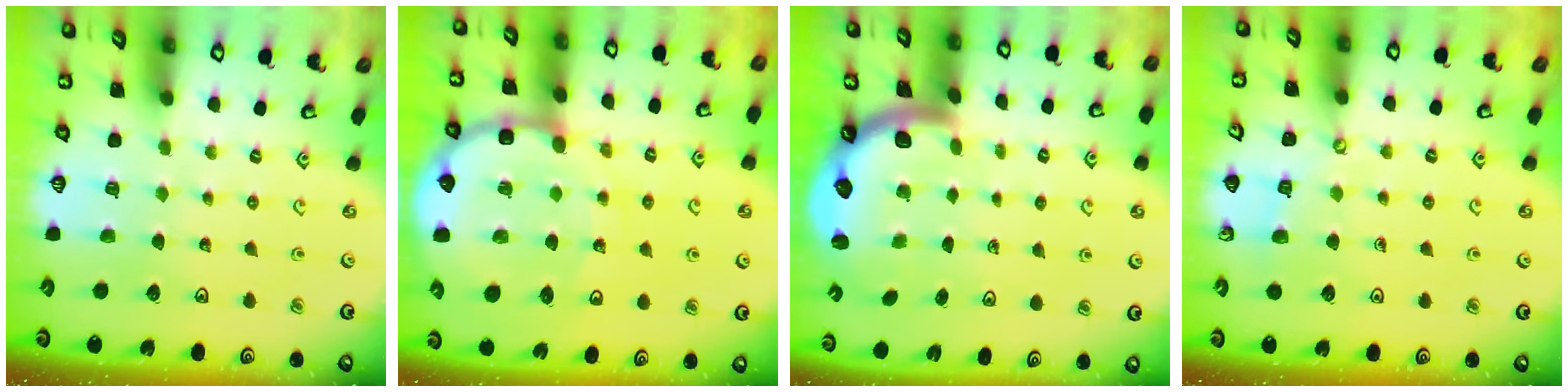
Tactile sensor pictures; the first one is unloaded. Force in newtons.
{"total": 13.6, "press": 13.3, "slide": 2.8}
{"total": 2.8, "press": 2.8, "slide": 0.5}
{"total": 3.8, "press": 3.8, "slide": 0.6}